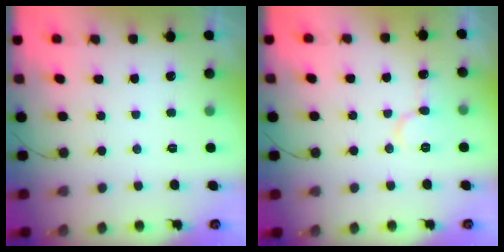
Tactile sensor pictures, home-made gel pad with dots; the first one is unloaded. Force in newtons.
{"total": 7.3, "press": 7.3, "slide": 1.0}